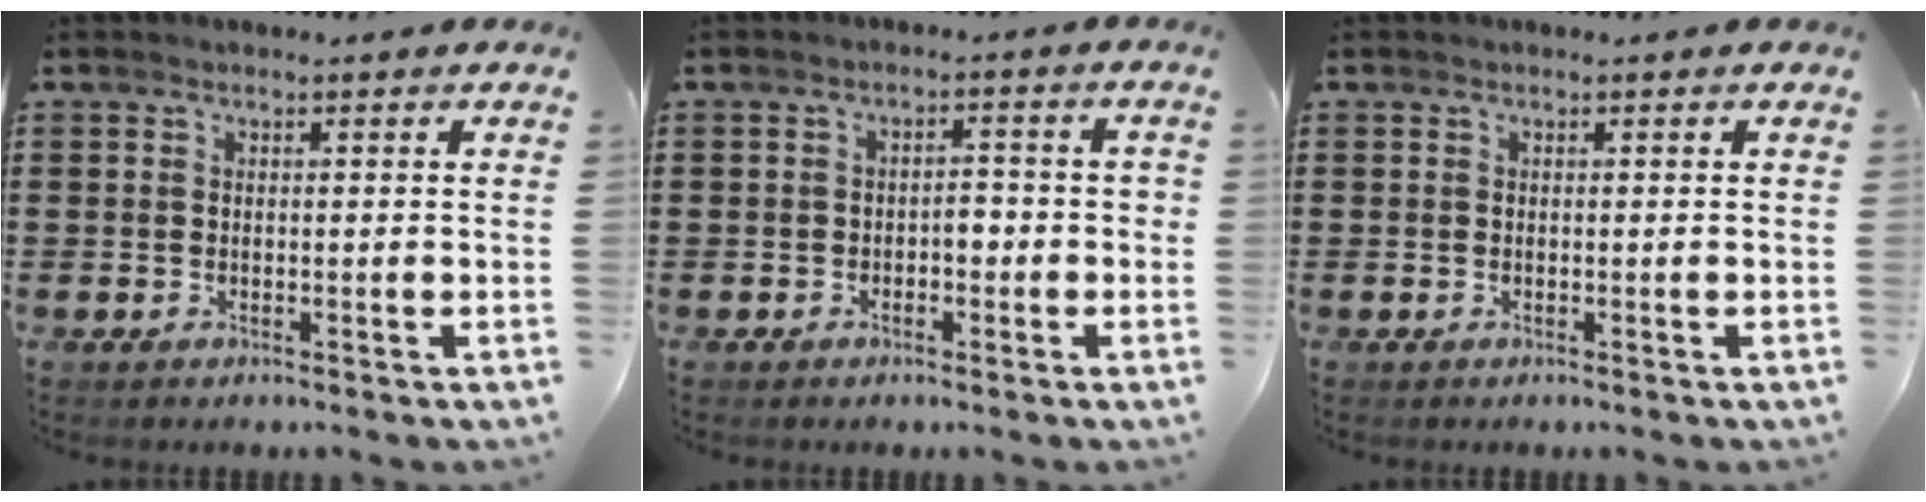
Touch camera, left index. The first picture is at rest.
{"total": 2.4, "force": [-1.0, 1.2, 1.8], "torque": [-0.037, 0.005, -0.023]}
{"total": 0.0}